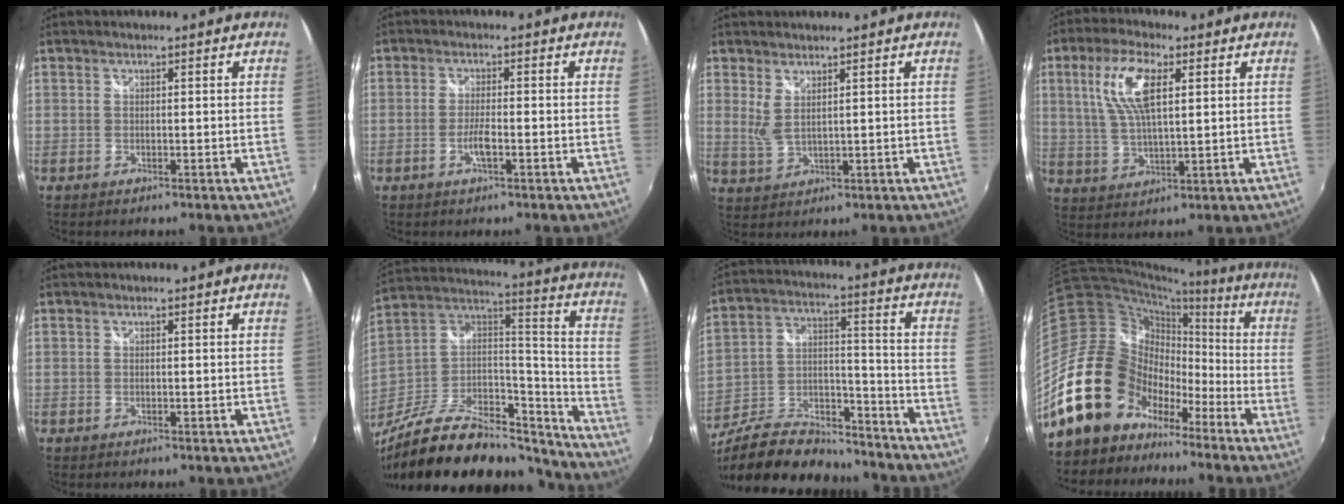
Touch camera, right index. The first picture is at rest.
{"total": 3.2, "force": [-1.3, 0.5, 2.9], "torque": [-0.061, -0.003, -0.025]}
{"total": 3.2, "force": [2.0, 0.8, 2.4], "torque": [-0.047, -0.008, 0.038]}
{"total": 10.4, "force": [3.4, 3.6, 9.1], "torque": [-0.183, 0.011, 0.070]}
{"total": 0.0}
{"total": 31.9, "force": [-24.0, 13.1, 16.5], "torque": [-0.290, 0.031, -0.365]}
{"total": 24.2, "force": [-19.4, 9.2, 11.2], "torque": [-0.229, 0.013, -0.299]}
{"total": 22.6, "force": [-12.8, 16.1, 9.4], "torque": [-0.216, 0.034, -0.216]}